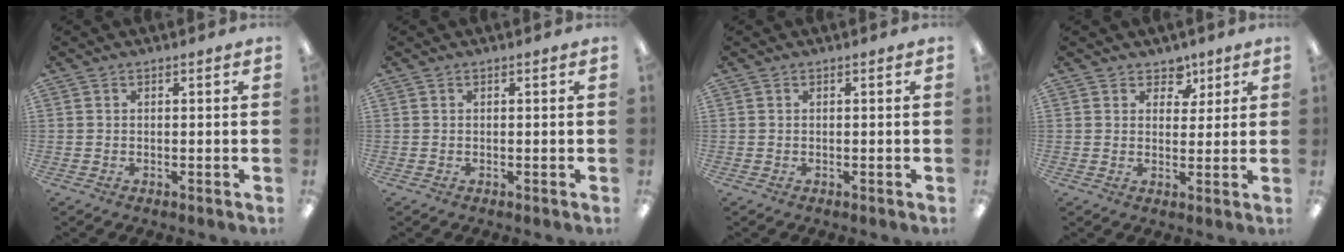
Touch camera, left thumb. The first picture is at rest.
{"total": 0.0}
{"total": 0.0}
{"total": 5.2, "force": [3.2, 3.8, 1.5], "torque": [-0.002, -0.017, 0.053]}